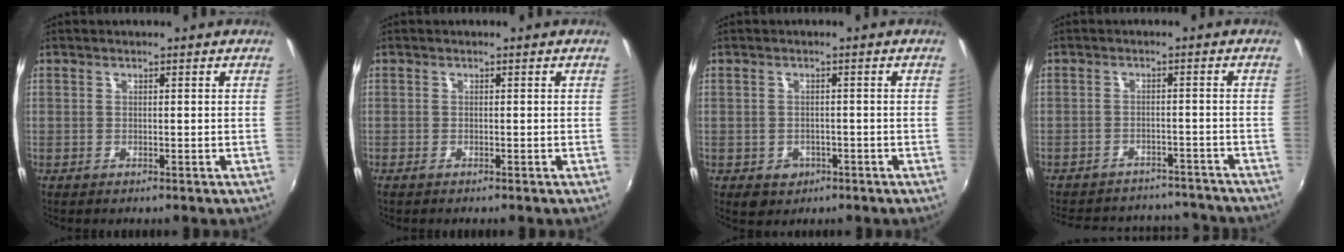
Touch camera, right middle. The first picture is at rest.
{"total": 0.8, "force": [-0.7, 0.0, 0.5], "torque": [-0.009, -0.003, -0.014]}
{"total": 3.8, "force": [-1.5, 3.2, 1.3], "torque": [-0.033, -0.002, -0.014]}
{"total": 17.0, "force": [-15.0, 6.2, 5.2], "torque": [-0.117, 0.031, -0.185]}